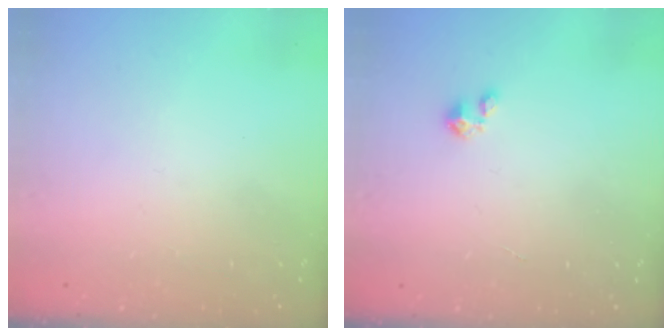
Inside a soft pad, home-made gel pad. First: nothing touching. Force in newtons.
{"total": 2.1, "press": 2.1, "slide": 0.2}